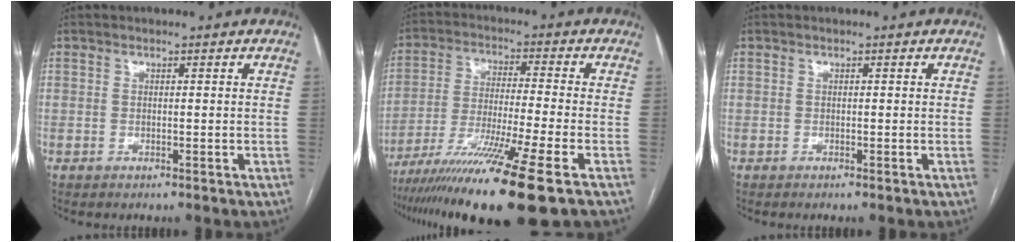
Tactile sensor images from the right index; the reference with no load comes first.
{"total": 16.7, "force": [-11.2, -1.4, 12.3], "torque": [-0.212, -0.046, -0.192]}
{"total": 0.0}